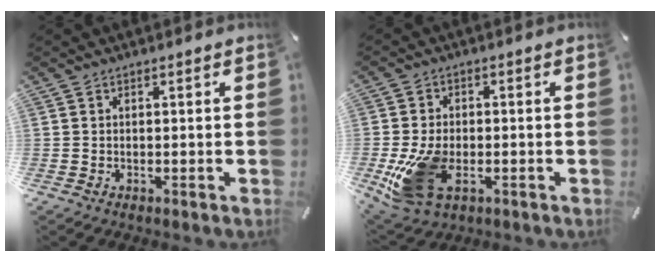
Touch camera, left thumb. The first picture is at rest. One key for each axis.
{"total": 12.2, "fx": -3.2, "fy": 7.9, "fz": 8.7, "tx": -0.193, "ty": -0.001, "tz": -0.051}